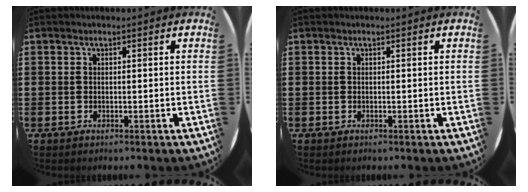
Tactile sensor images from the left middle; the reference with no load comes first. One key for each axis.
{"total": 0.0}